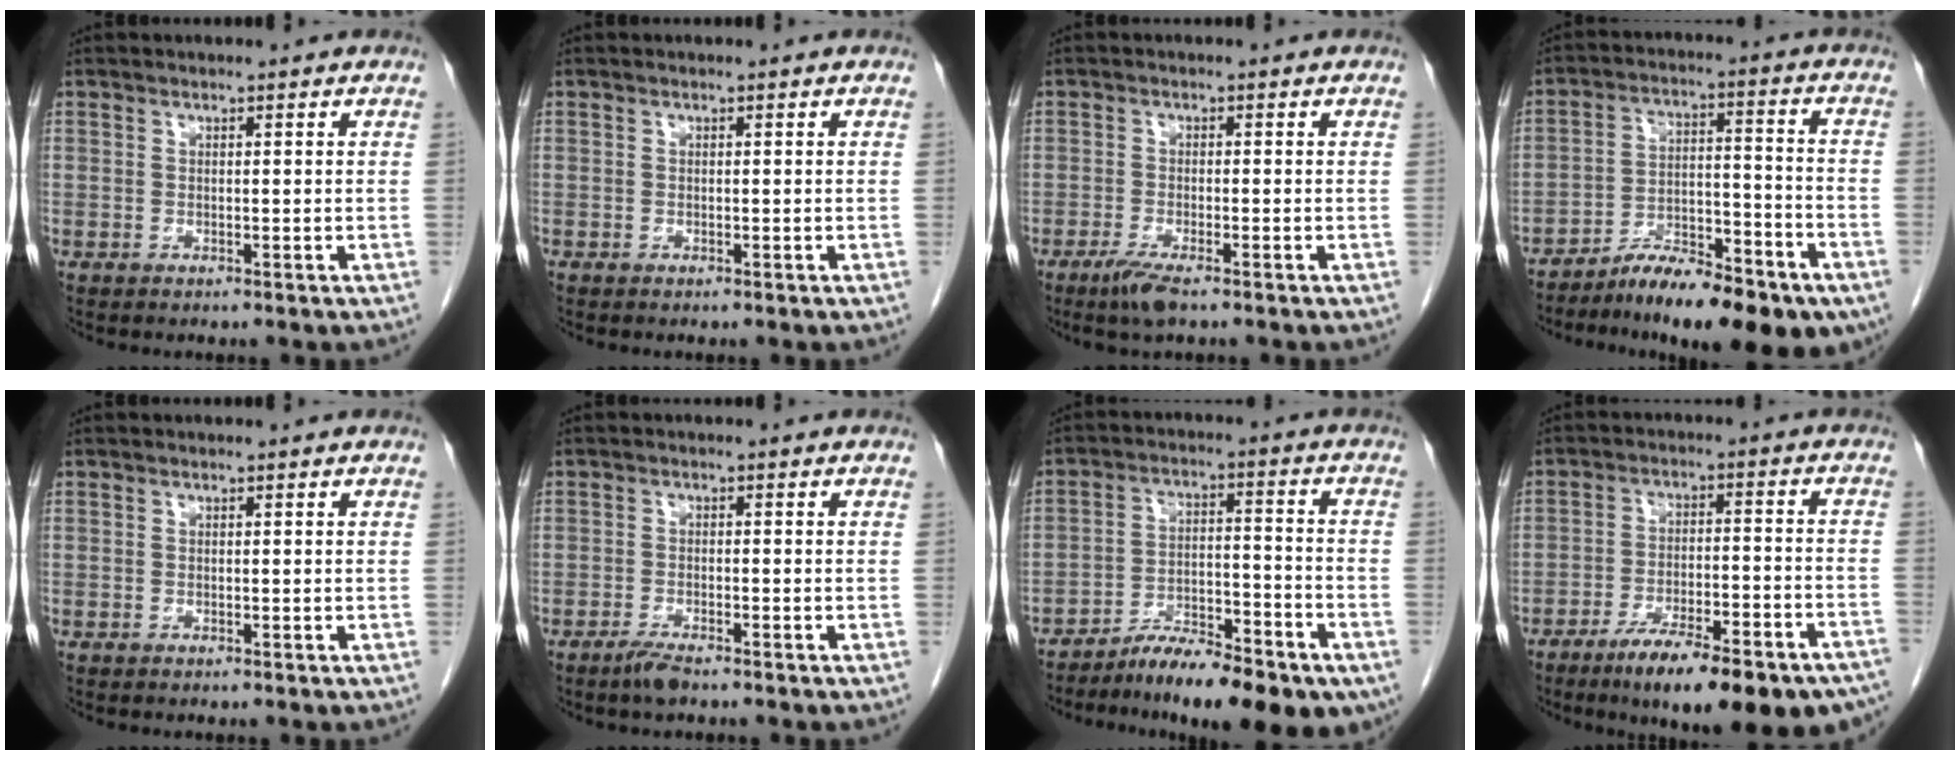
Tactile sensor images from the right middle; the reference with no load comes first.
{"total": 0.0}
{"total": 3.8, "force": [-2.6, 0.4, 2.7], "torque": [-0.059, -0.010, -0.049]}
{"total": 15.5, "force": [-11.3, 3.9, 9.9], "torque": [-0.120, 0.017, -0.178]}
{"total": 0.0}
{"total": 2.4, "force": [-1.9, 0.3, 1.4], "torque": [-0.034, -0.004, -0.036]}
{"total": 14.6, "force": [-10.9, 3.4, 9.1], "torque": [-0.107, 0.014, -0.172]}
{"total": 20.1, "force": [-15.1, 3.9, 12.7], "torque": [-0.122, 0.010, -0.219]}